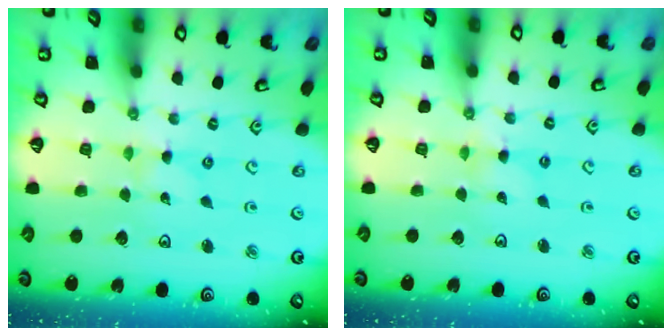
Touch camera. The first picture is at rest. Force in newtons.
{"total": 1.5, "press": 1.5, "slide": 0.1}